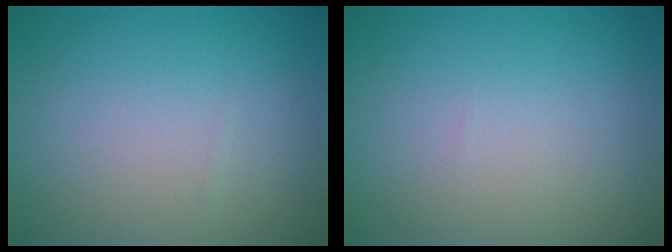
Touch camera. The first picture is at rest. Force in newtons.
{"total": 0.0}